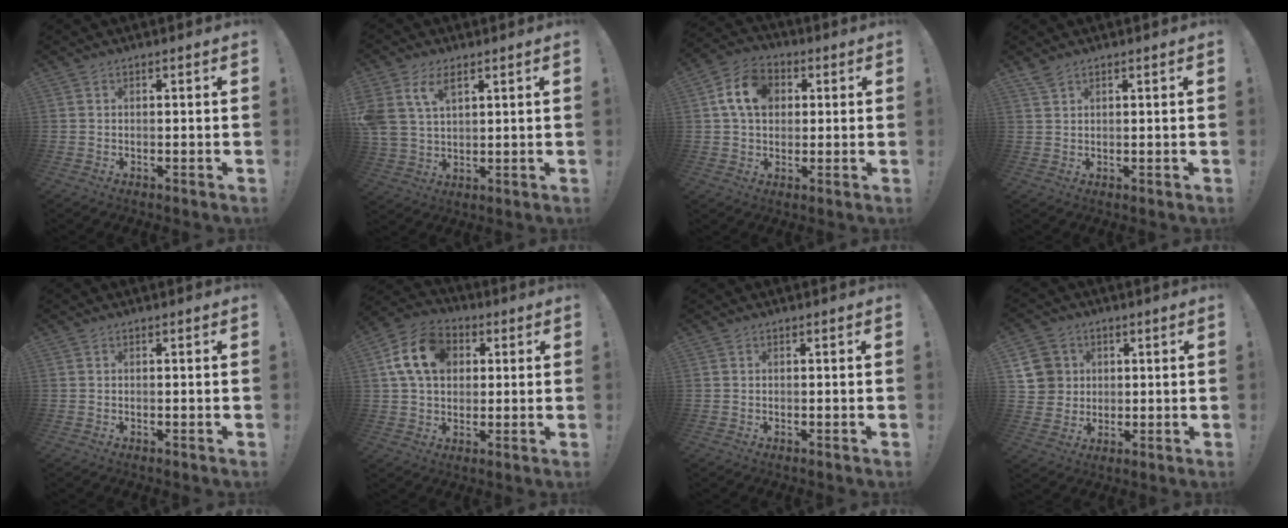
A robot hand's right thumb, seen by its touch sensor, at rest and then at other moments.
{"total": 8.3, "force": [4.7, 4.8, 4.8], "torque": [-0.102, -0.016, 0.091]}
{"total": 12.3, "force": [3.4, 9.3, 7.3], "torque": [-0.126, 0.009, 0.068]}
{"total": 2.5, "force": [2.2, 0.8, 1.0], "torque": [-0.014, -0.011, 0.040]}
{"total": 0.0}
{"total": 15.0, "force": [4.2, 11.4, 8.8], "torque": [-0.144, 0.004, 0.087]}
{"total": 0.0}
{"total": 9.9, "force": [2.8, 9.1, 2.6], "torque": [-0.039, -0.004, 0.063]}